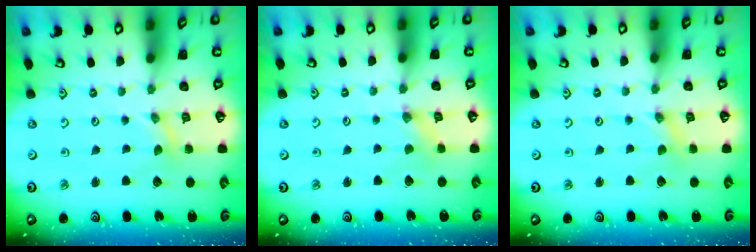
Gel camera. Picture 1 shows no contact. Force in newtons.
{"total": 0.0}
{"total": 0.0}